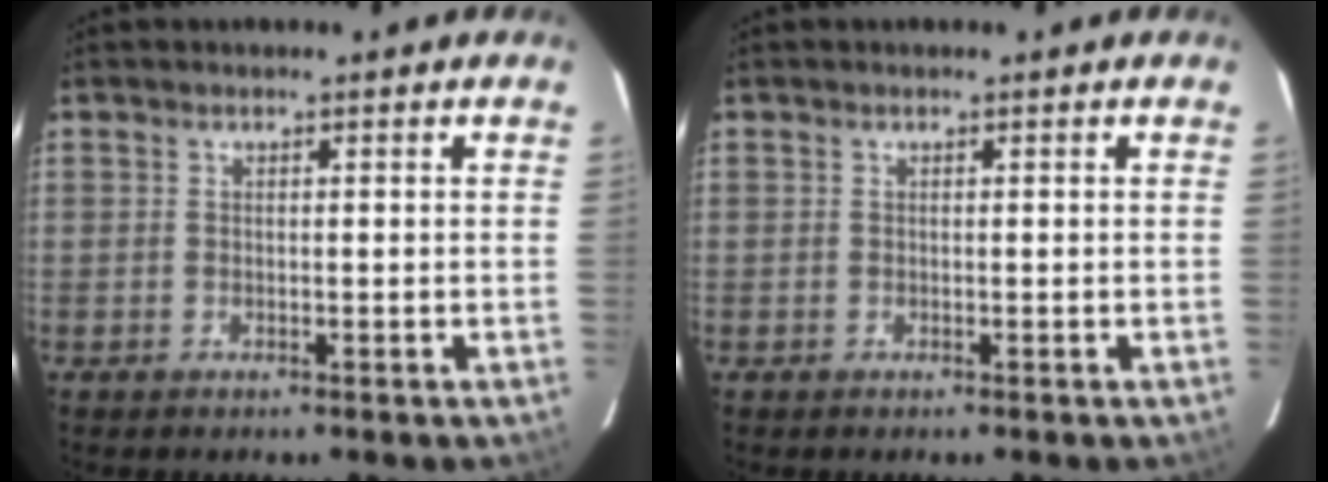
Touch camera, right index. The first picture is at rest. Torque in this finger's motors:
{"motor_torque": [0.00, 0.00, 0.00, 0.01]}